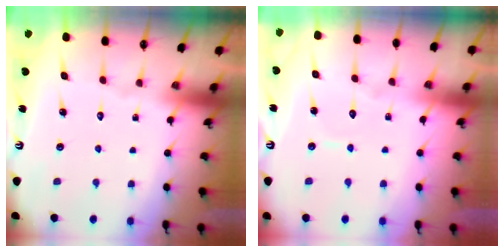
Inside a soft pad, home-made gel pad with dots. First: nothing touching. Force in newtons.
{"total": 4.3, "press": 4.3, "slide": 0.3}